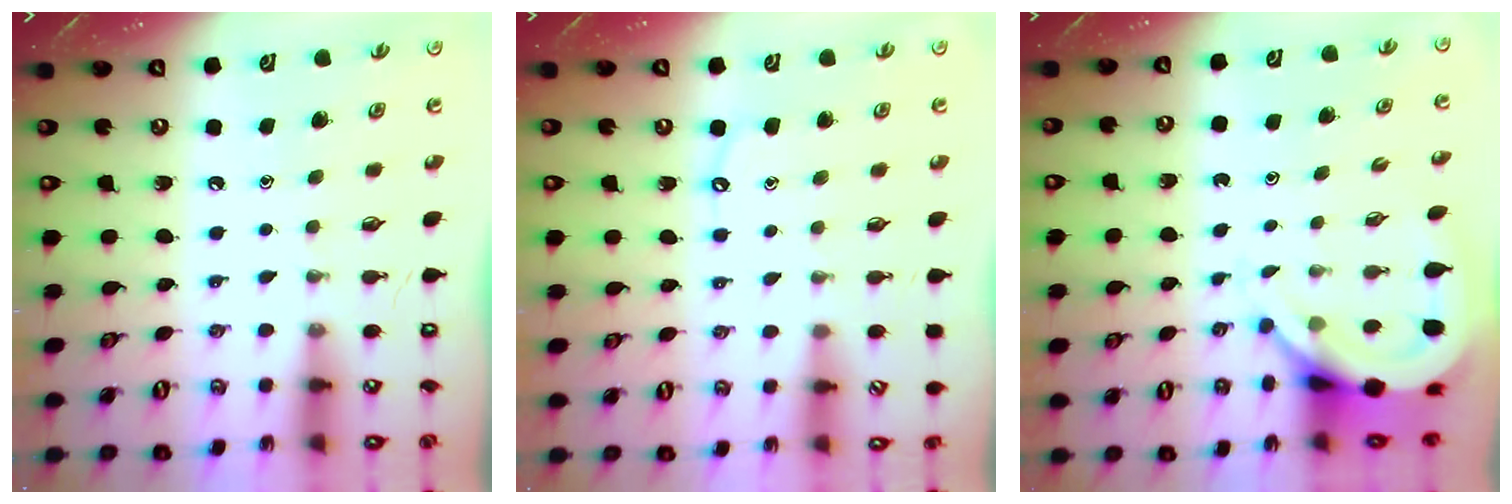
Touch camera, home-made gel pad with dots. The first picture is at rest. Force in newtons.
{"total": 3.6, "press": 3.6, "slide": 0.6}
{"total": 7.0, "press": 6.9, "slide": 0.6}